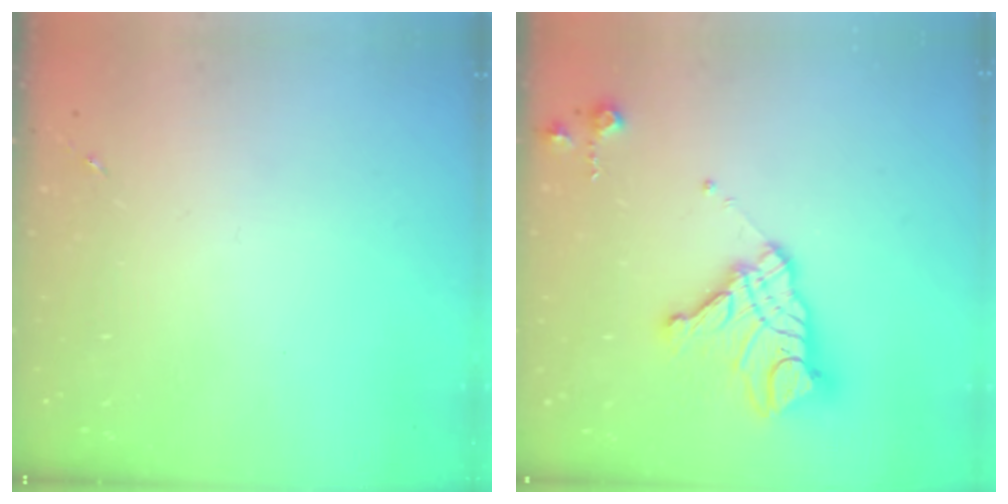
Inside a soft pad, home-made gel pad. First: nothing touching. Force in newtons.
{"total": 18.0, "press": 17.9, "slide": 1.7}